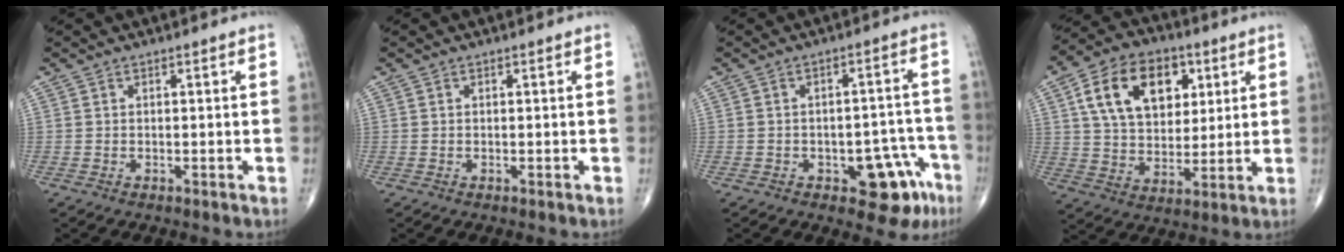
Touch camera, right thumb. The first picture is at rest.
{"total": 0.0}
{"total": 9.5, "force": [-4.6, 5.1, 6.6], "torque": [-0.043, 0.037, -0.051]}
{"total": 17.5, "force": [6.3, 11.6, 11.6], "torque": [-0.167, -0.010, 0.111]}